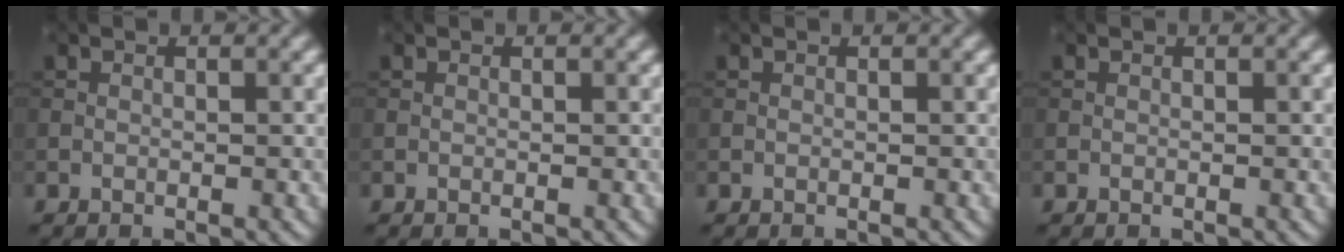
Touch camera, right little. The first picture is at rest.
{"total": 0.0}
{"total": 0.0}
{"total": 0.0}